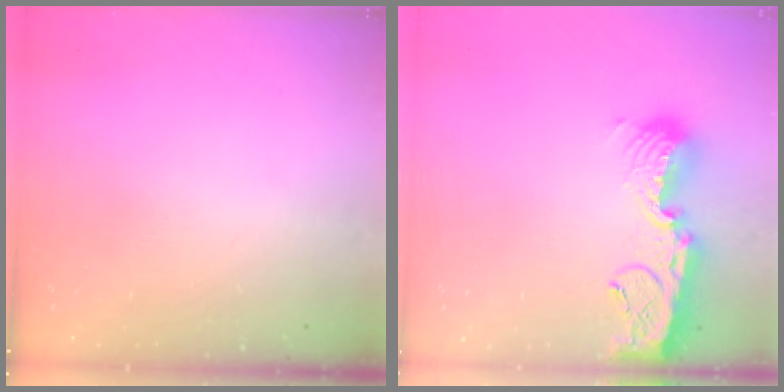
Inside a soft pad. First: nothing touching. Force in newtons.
{"total": 14.6, "press": 14.5, "slide": 1.4}